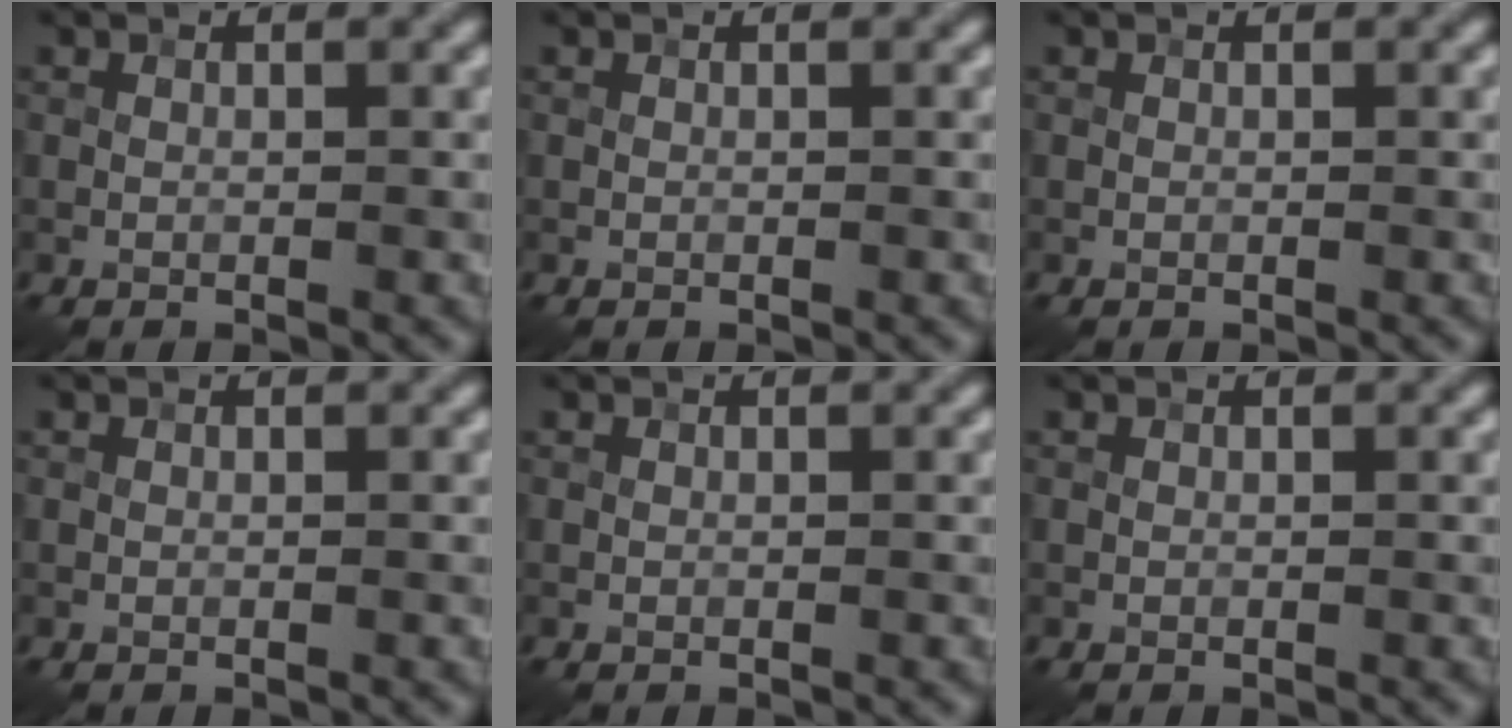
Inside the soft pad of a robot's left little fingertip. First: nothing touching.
{"total": 0.0}
{"total": 0.0}
{"total": 0.0}
{"total": 0.0}
{"total": 0.0}